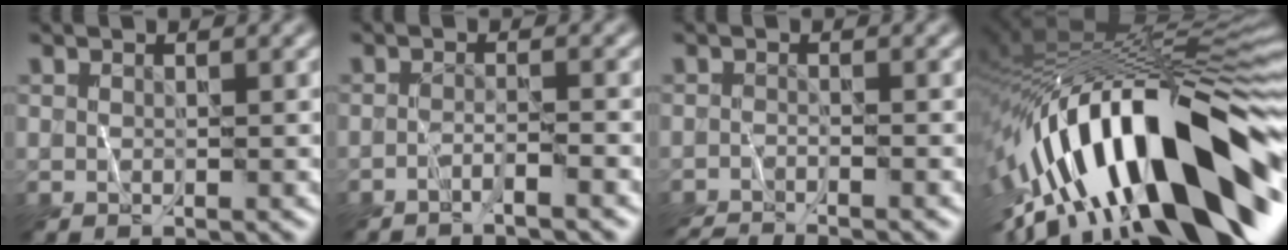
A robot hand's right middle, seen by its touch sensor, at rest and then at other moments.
{"total": 1.5, "force": [-1.3, -0.2, 0.8], "torque": [-0.008, 0.002, -0.031]}
{"total": 3.2, "force": [-3.1, 0.0, 0.7], "torque": [-0.013, -0.016, -0.059]}
{"total": 17.1, "force": [-4.9, 6.8, 14.9], "torque": [-0.247, 0.045, -0.096]}